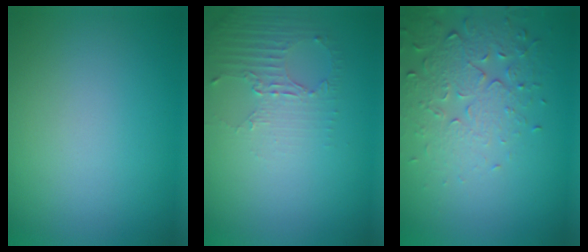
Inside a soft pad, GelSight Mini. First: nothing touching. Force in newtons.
{"total": 2.7, "press": 1.9, "slide": 1.9}
{"total": 5.1, "press": 3.7, "slide": 3.4}